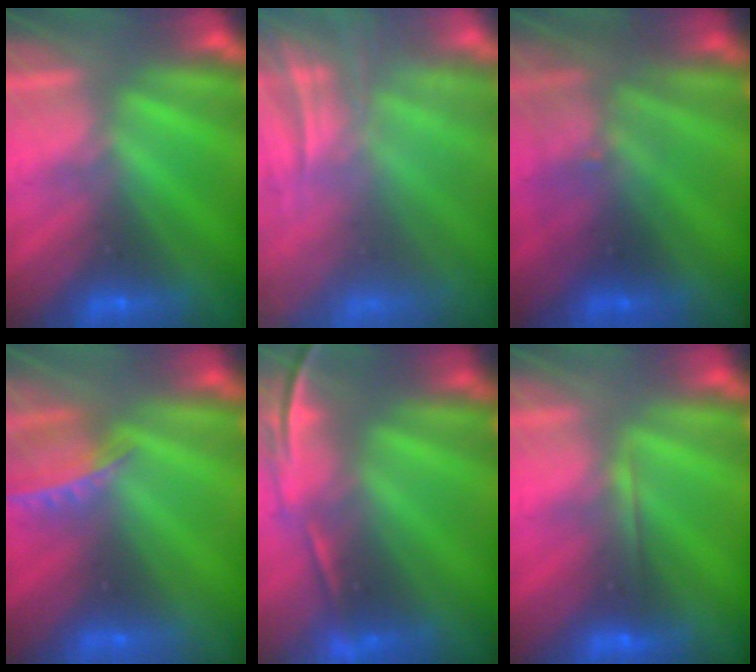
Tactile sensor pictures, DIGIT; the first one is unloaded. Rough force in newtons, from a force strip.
{"total": 8.2}
{"total": 2.7}
{"total": 5.8}
{"total": 10.4}
{"total": 2.0}